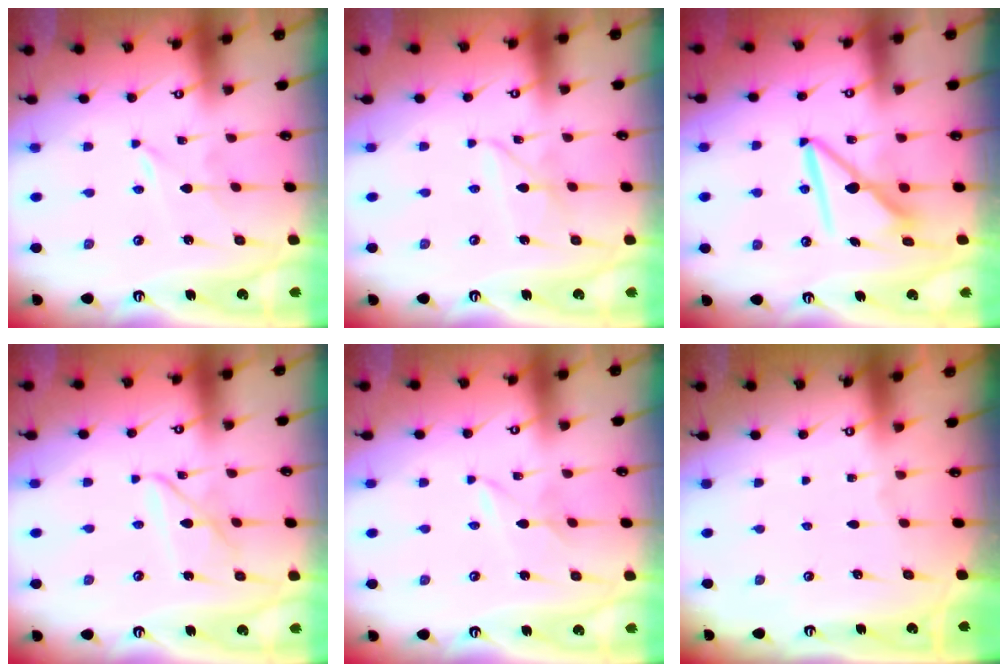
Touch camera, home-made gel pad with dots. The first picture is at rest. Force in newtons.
{"total": 5.1, "press": 5.0, "slide": 0.5}
{"total": 9.5, "press": 9.4, "slide": 0.7}
{"total": 7.3, "press": 7.3, "slide": 0.5}
{"total": 1.4, "press": 1.4, "slide": 0.2}
{"total": 0.0}